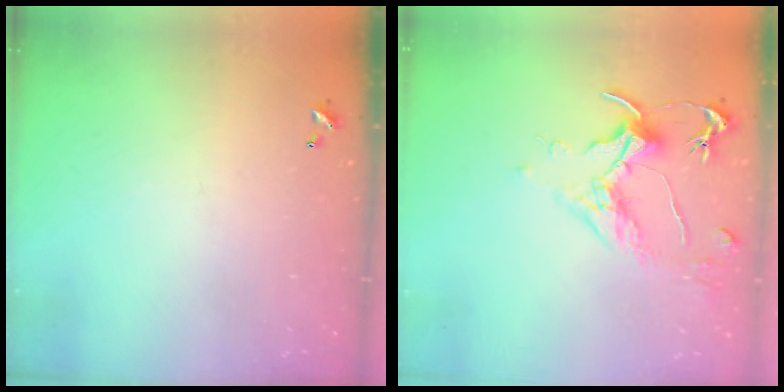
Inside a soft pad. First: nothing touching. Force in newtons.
{"total": 1.7, "press": 1.4, "slide": 0.9}